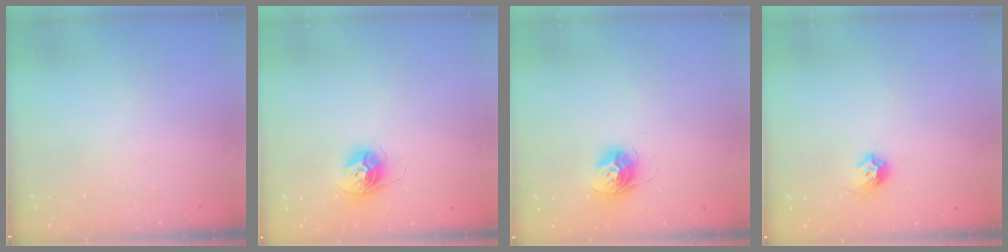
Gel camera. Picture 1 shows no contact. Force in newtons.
{"total": 11.3, "press": 11.2, "slide": 0.8}
{"total": 11.3, "press": 11.2, "slide": 0.8}
{"total": 7.0, "press": 6.9, "slide": 0.8}